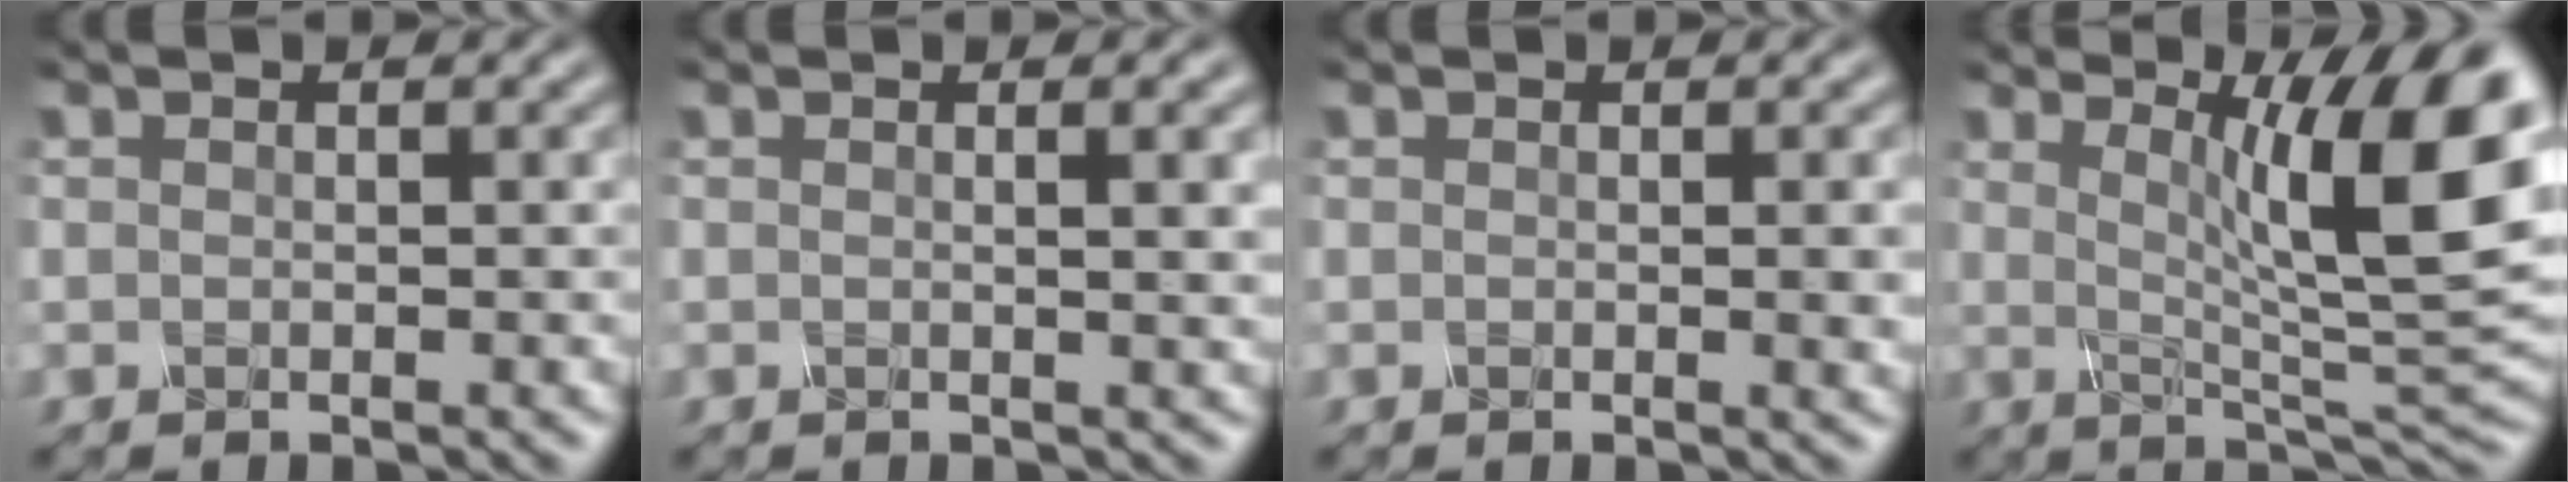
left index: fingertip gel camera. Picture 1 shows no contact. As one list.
[{"total": 3.2, "force": [0.7, 1.1, 2.9], "torque": [-0.025, 0.005, -0.001]}, {"total": 1.5, "force": [0.1, 0.4, 1.5], "torque": [-0.015, 0.000, -0.002]}, {"total": 12.4, "force": [3.4, 2.8, 11.6], "torque": [-0.140, -0.007, 0.052]}]